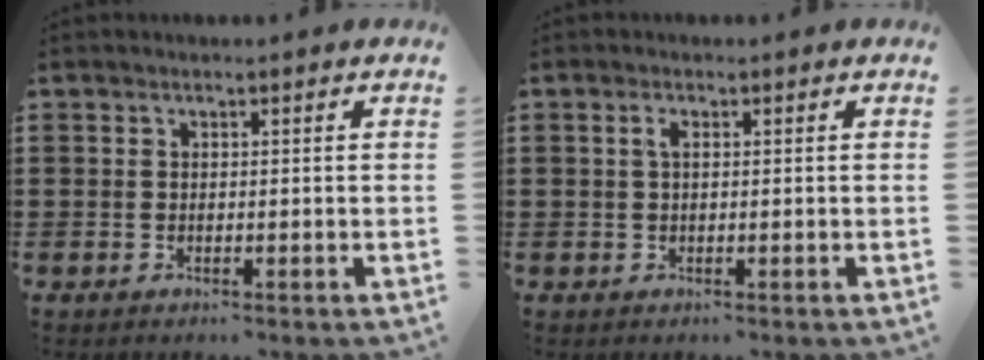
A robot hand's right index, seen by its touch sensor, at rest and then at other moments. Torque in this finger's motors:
{"motor_torque": [0.32, -0.26, 0.02, 0.05]}